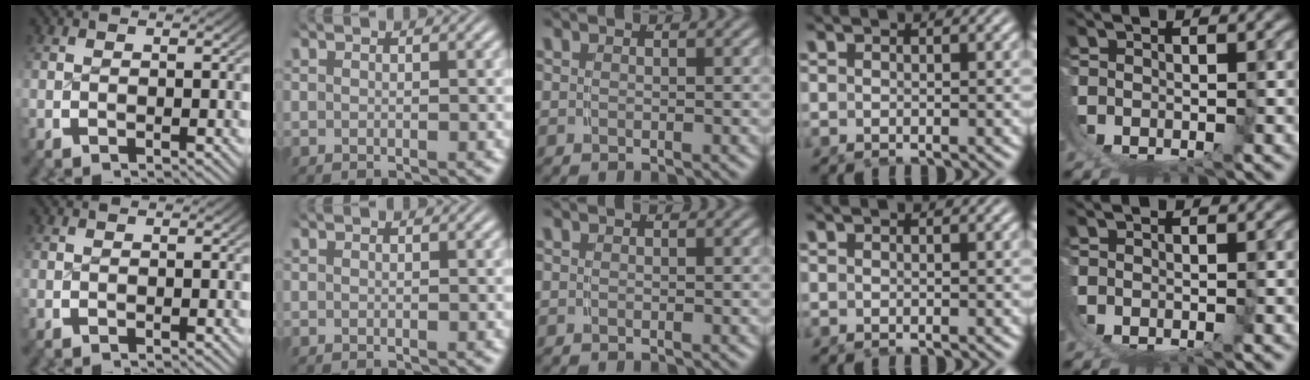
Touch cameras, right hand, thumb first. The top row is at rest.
{}